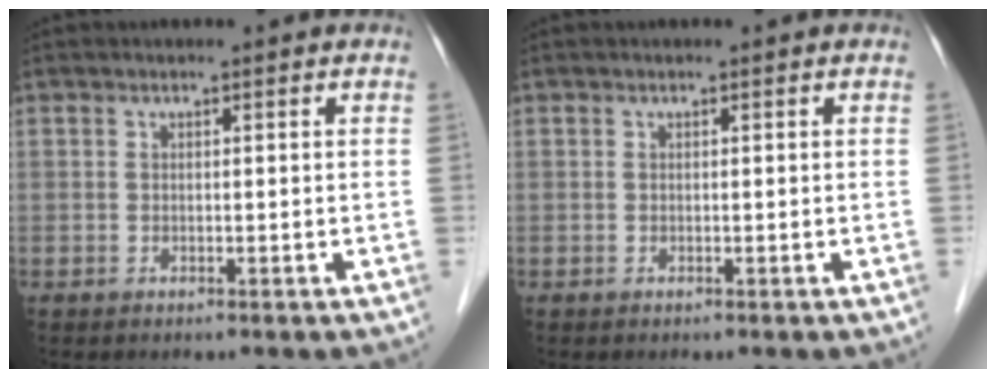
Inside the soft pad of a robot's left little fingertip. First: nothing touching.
{"total": 0.0}